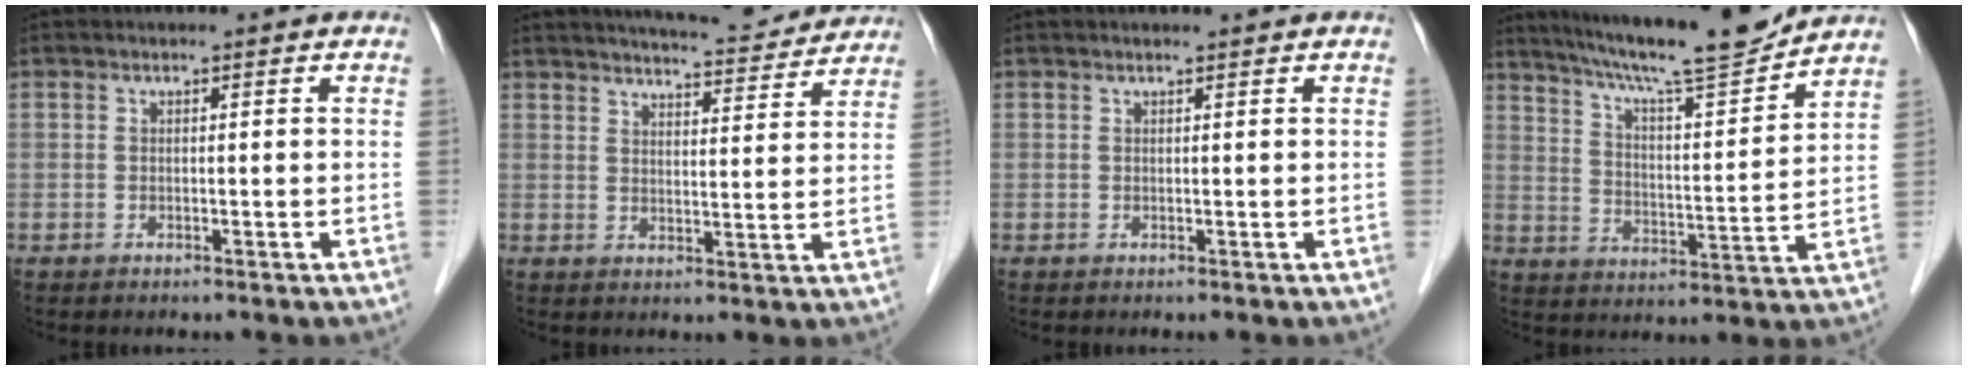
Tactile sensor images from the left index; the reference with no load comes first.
{"total": 12.0, "force": [11.3, 1.7, 3.5], "torque": [-0.046, -0.001, 0.140]}
{"total": 1.1, "force": [1.0, 0.0, 0.5], "torque": [-0.006, 0.008, 0.016]}
{"total": 16.2, "force": [14.6, 0.0, 7.1], "torque": [-0.120, -0.009, 0.224]}